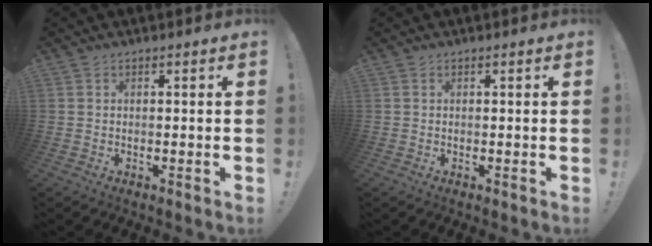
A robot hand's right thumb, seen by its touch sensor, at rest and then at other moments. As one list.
[{"total": 0.0}]